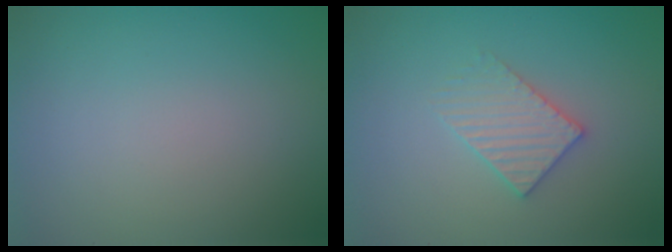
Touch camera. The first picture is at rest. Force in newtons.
{"total": 2.7, "press": 2.7, "slide": 0.5}